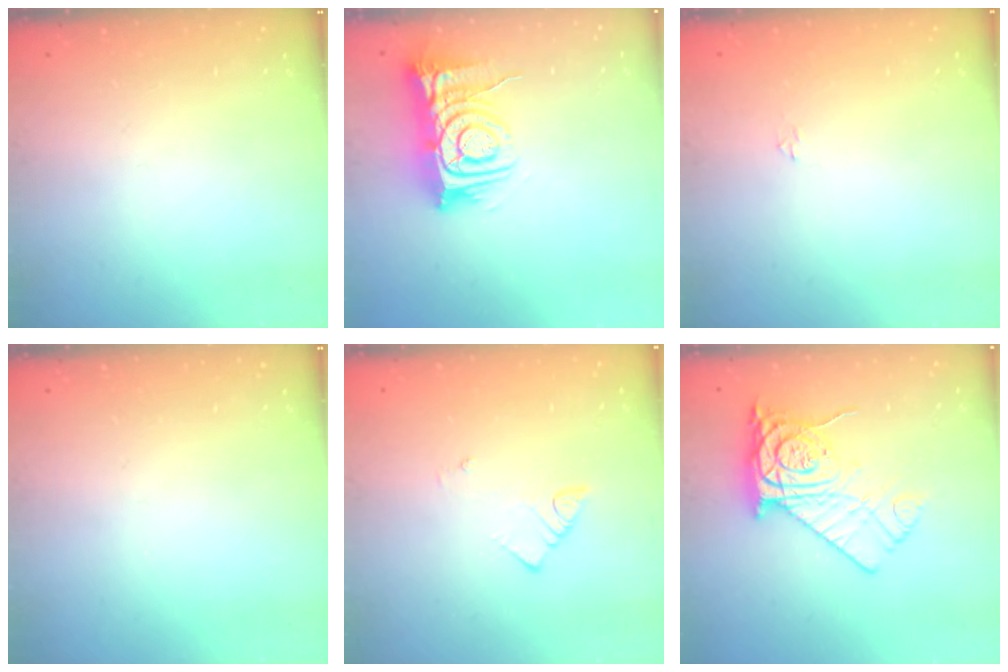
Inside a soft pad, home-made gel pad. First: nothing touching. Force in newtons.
{"total": 11.2, "press": 11.2, "slide": 1.0}
{"total": 1.8, "press": 1.8, "slide": 0.2}
{"total": 0.0}
{"total": 2.6, "press": 2.6, "slide": 0.2}
{"total": 13.7, "press": 13.7, "slide": 1.2}